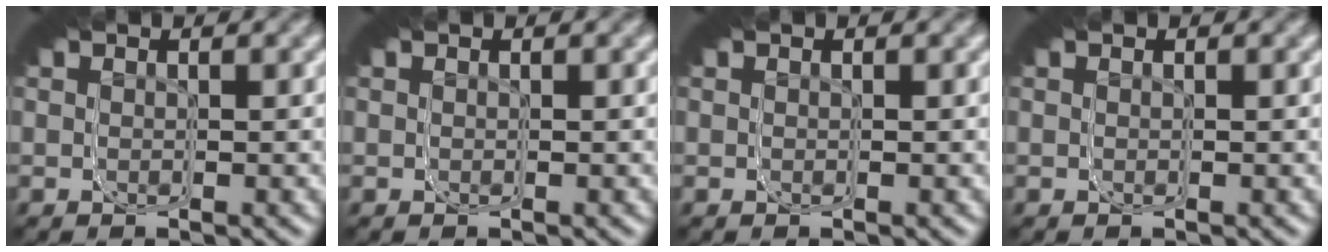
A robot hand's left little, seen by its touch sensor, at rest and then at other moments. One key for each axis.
{"total": 0.0}
{"total": 0.0}
{"total": 0.0}